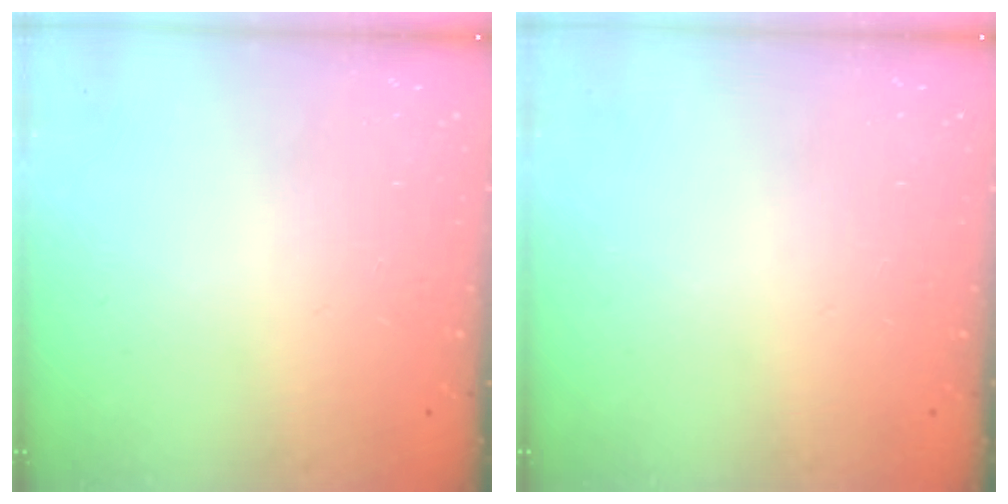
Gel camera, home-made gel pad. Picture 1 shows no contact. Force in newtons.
{"total": 0.0}